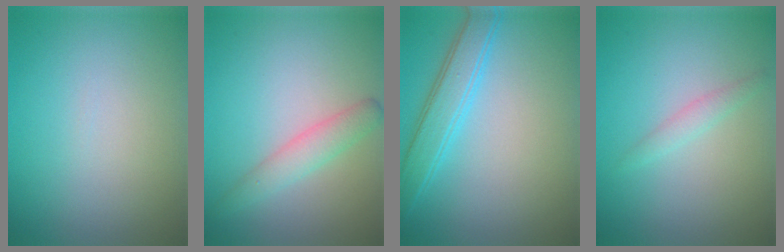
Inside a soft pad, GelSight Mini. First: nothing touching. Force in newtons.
{"total": 1.7, "press": 1.7, "slide": 0.1}
{"total": 3.5, "press": 3.5, "slide": 0.2}
{"total": 1.2, "press": 1.2, "slide": 0.0}